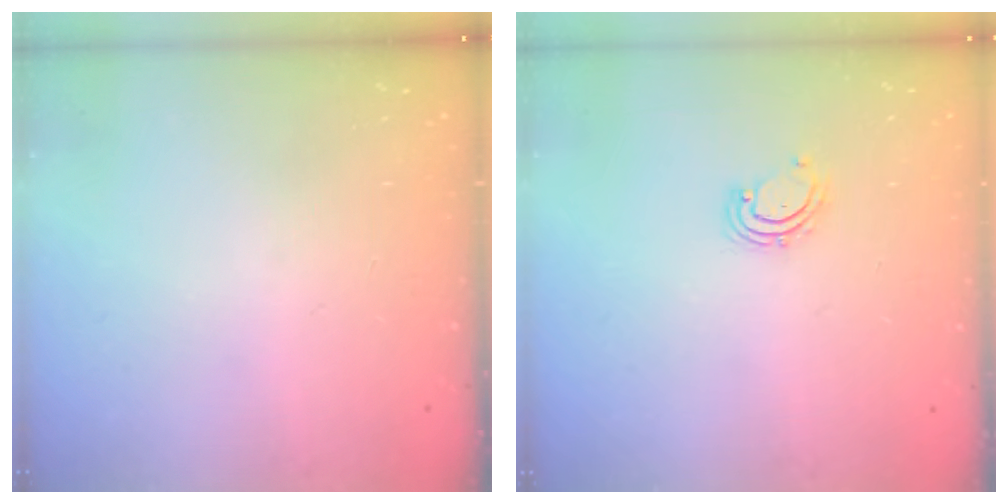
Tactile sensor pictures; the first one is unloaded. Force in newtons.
{"total": 2.9, "press": 2.9, "slide": 0.4}